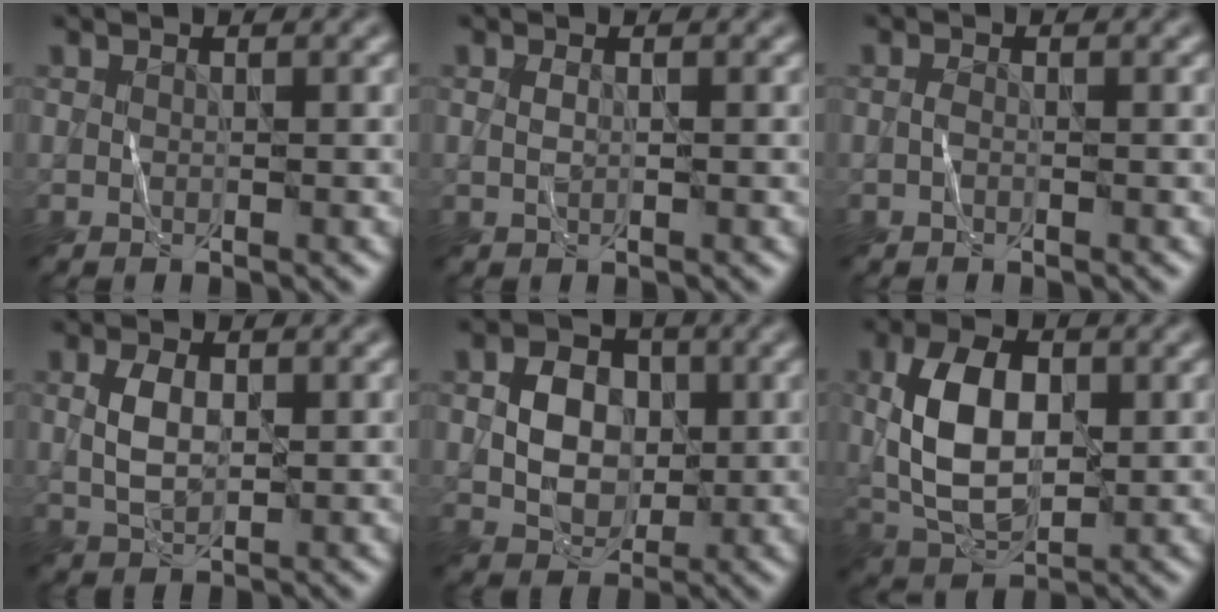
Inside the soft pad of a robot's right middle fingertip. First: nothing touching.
{"total": 0.7, "force": [0.2, 0.1, 0.7], "torque": [-0.015, 0.001, 0.002]}
{"total": 0.6, "force": [-0.2, 0.2, 0.5], "torque": [-0.015, -0.001, -0.006]}
{"total": 3.1, "force": [0.4, 1.9, 2.4], "torque": [-0.053, 0.000, 0.009]}
{"total": 4.6, "force": [0.2, 3.6, 2.9], "torque": [-0.048, 0.002, 0.001]}
{"total": 8.0, "force": [0.6, 4.8, 6.4], "torque": [-0.128, 0.005, 0.008]}